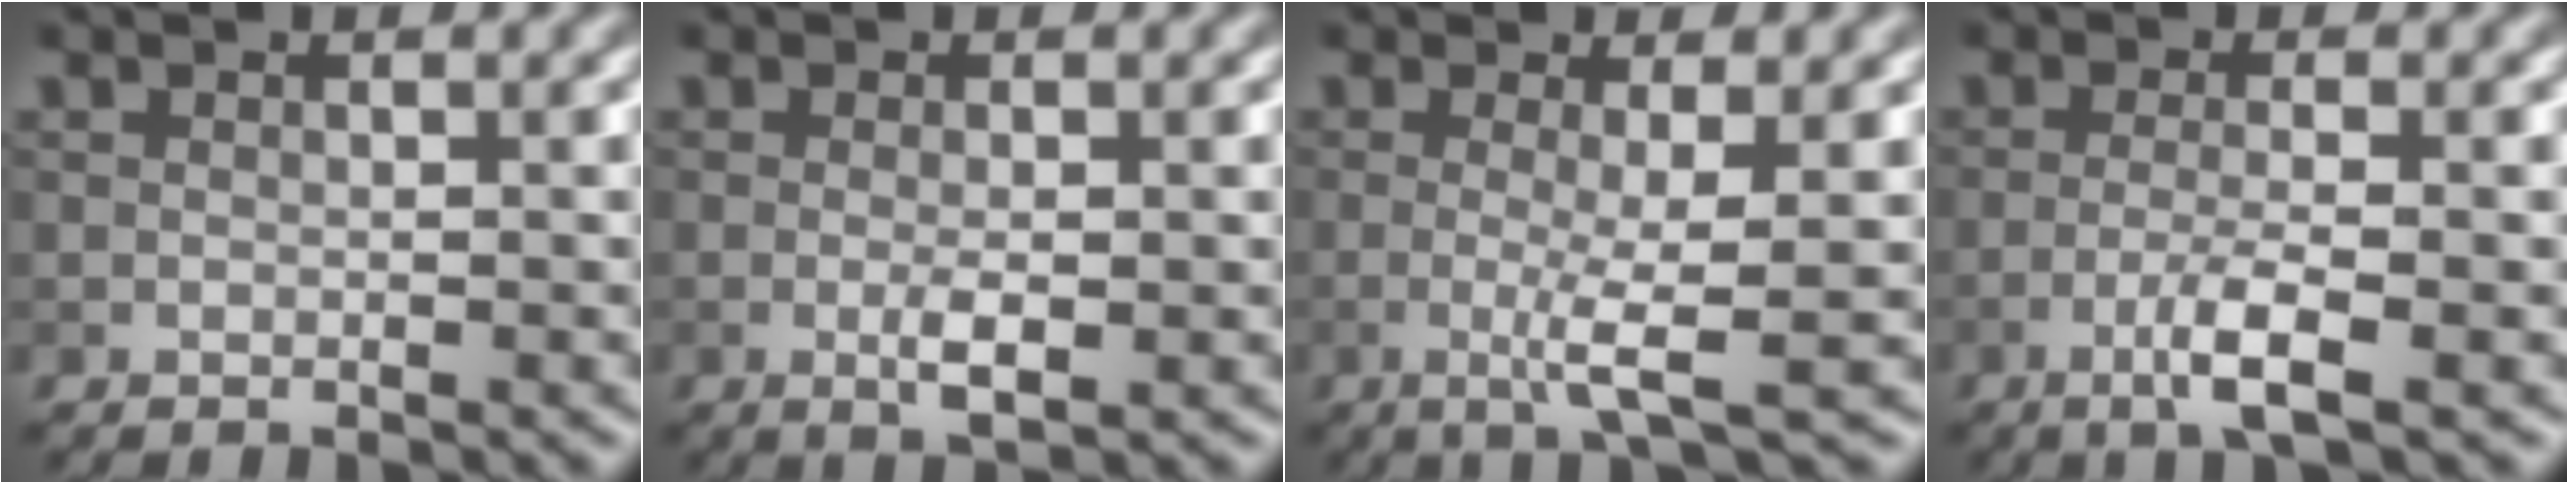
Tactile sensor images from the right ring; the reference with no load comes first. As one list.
[{"total": 1.9, "force": [-0.3, 0.4, 1.9], "torque": [-0.037, 0.001, -0.002]}, {"total": 3.7, "force": [-0.3, 0.5, 3.7], "torque": [-0.065, -0.004, -0.006]}, {"total": 3.0, "force": [-1.3, 0.3, 2.7], "torque": [-0.051, 0.012, -0.032]}]